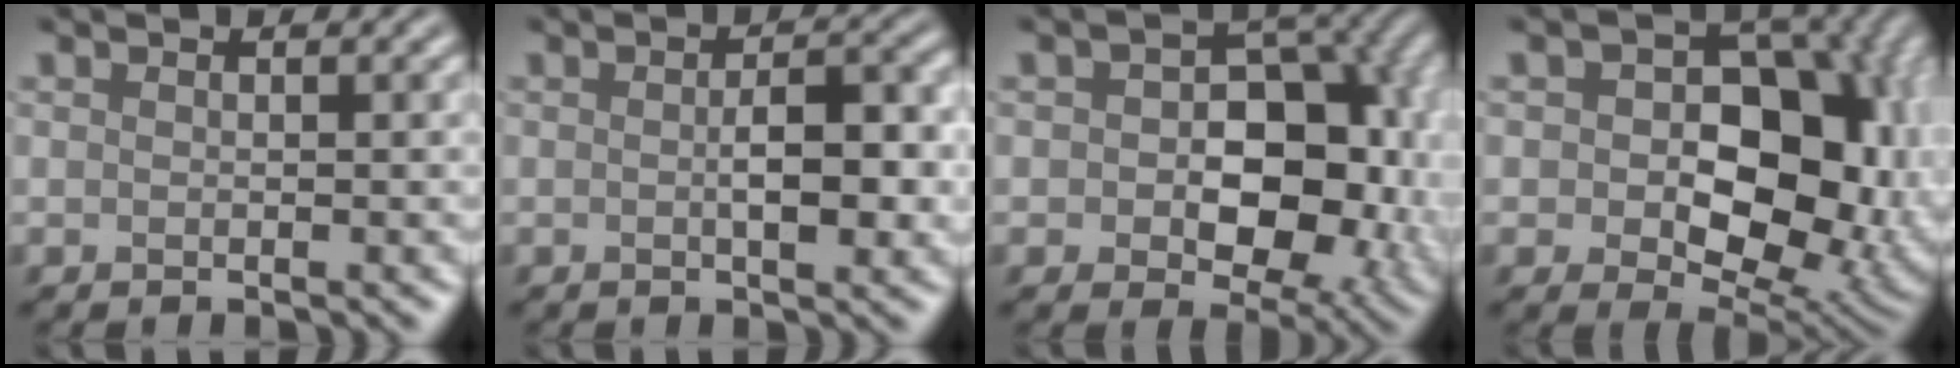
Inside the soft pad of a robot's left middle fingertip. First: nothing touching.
{"total": 4.0, "force": [-0.3, 1.5, 3.7], "torque": [-0.058, 0.002, -0.004]}
{"total": 11.3, "force": [-0.1, 7.5, 8.4], "torque": [-0.097, -0.002, -0.001]}
{"total": 13.6, "force": [1.4, 9.3, 9.9], "torque": [-0.109, 0.001, 0.026]}